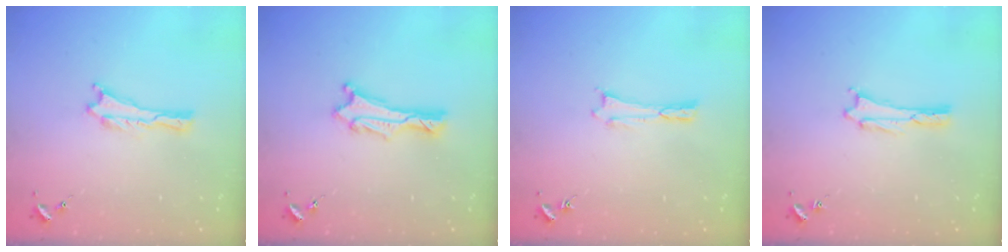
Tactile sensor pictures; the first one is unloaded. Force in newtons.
{"total": 1.3, "press": 1.3, "slide": 0.1}
{"total": 0.0}
{"total": 1.1, "press": 1.1, "slide": 0.1}